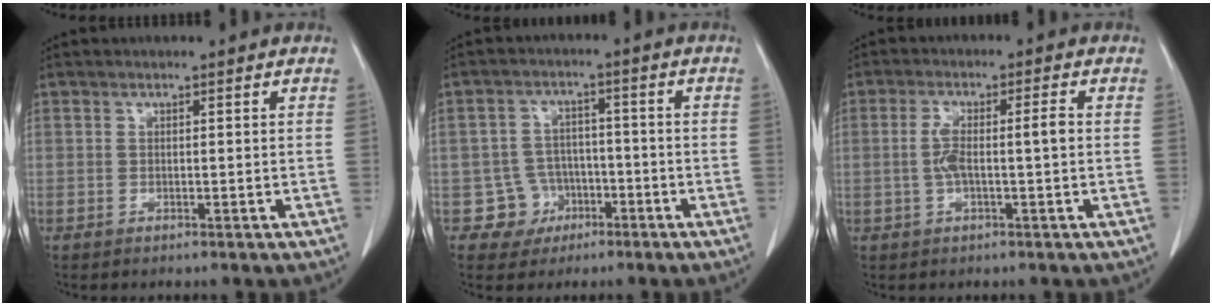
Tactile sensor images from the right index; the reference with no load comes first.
{"total": 5.3, "force": [-2.2, 4.8, -0.1], "torque": [0.006, 0.014, -0.030]}
{"total": 5.0, "force": [-0.3, 0.7, 4.9], "torque": [-0.104, 0.015, -0.004]}